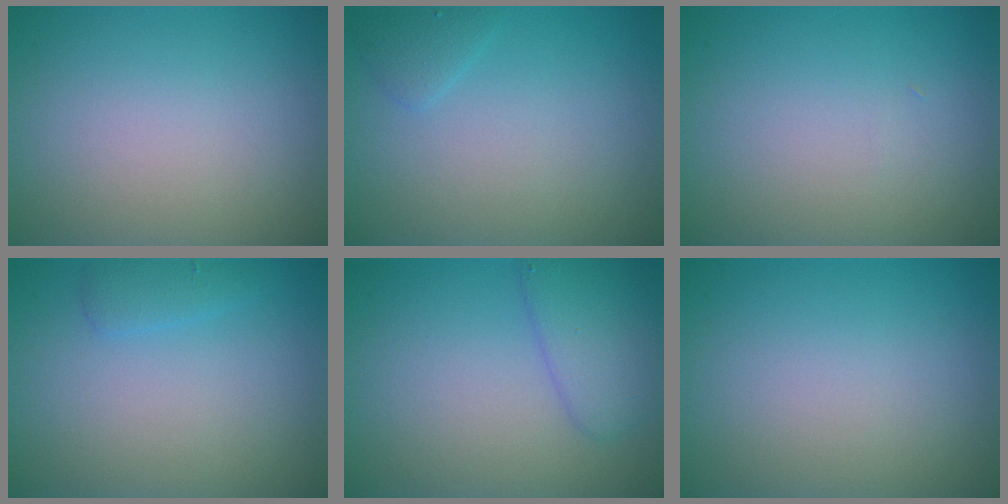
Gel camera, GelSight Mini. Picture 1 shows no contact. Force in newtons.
{"total": 1.1, "press": 1.1, "slide": 0.1}
{"total": 0.0}
{"total": 1.3, "press": 1.3, "slide": 0.1}
{"total": 3.2, "press": 3.2, "slide": 0.1}
{"total": 0.0}